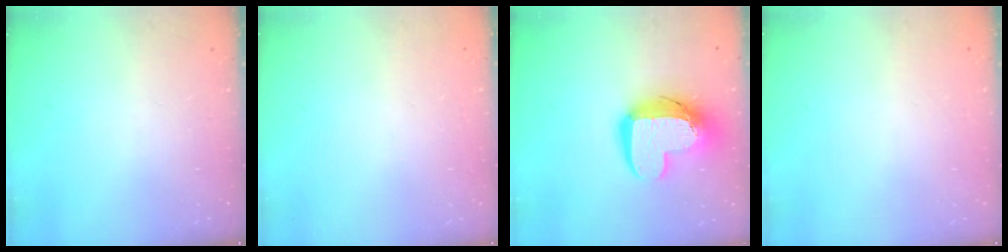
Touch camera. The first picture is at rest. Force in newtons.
{"total": 0.0}
{"total": 14.6, "press": 14.6, "slide": 1.4}
{"total": 0.0}